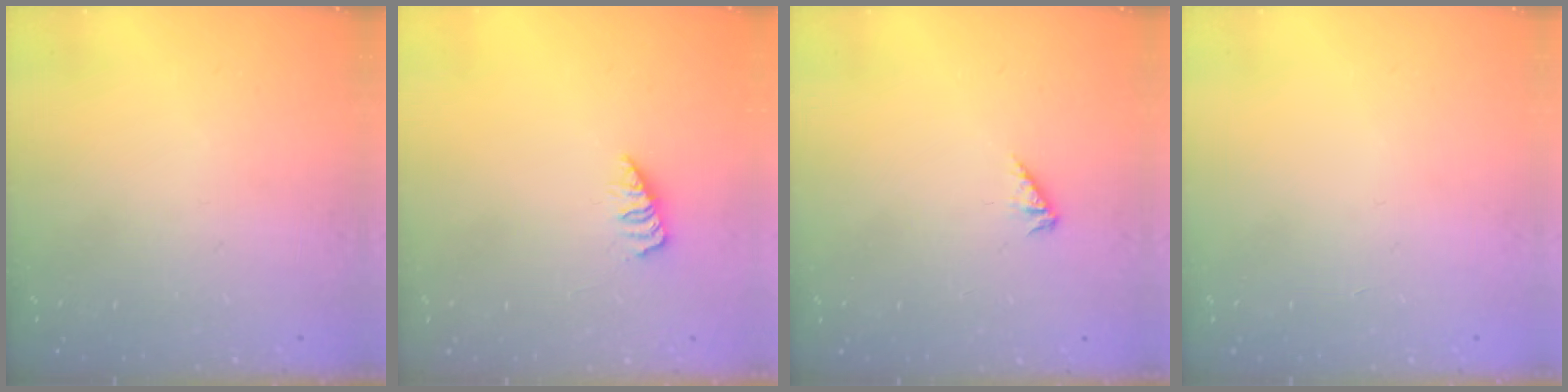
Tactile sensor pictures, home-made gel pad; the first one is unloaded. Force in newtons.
{"total": 0.9, "press": 0.8, "slide": 0.3}
{"total": 1.9, "press": 1.9, "slide": 0.3}
{"total": 0.0}